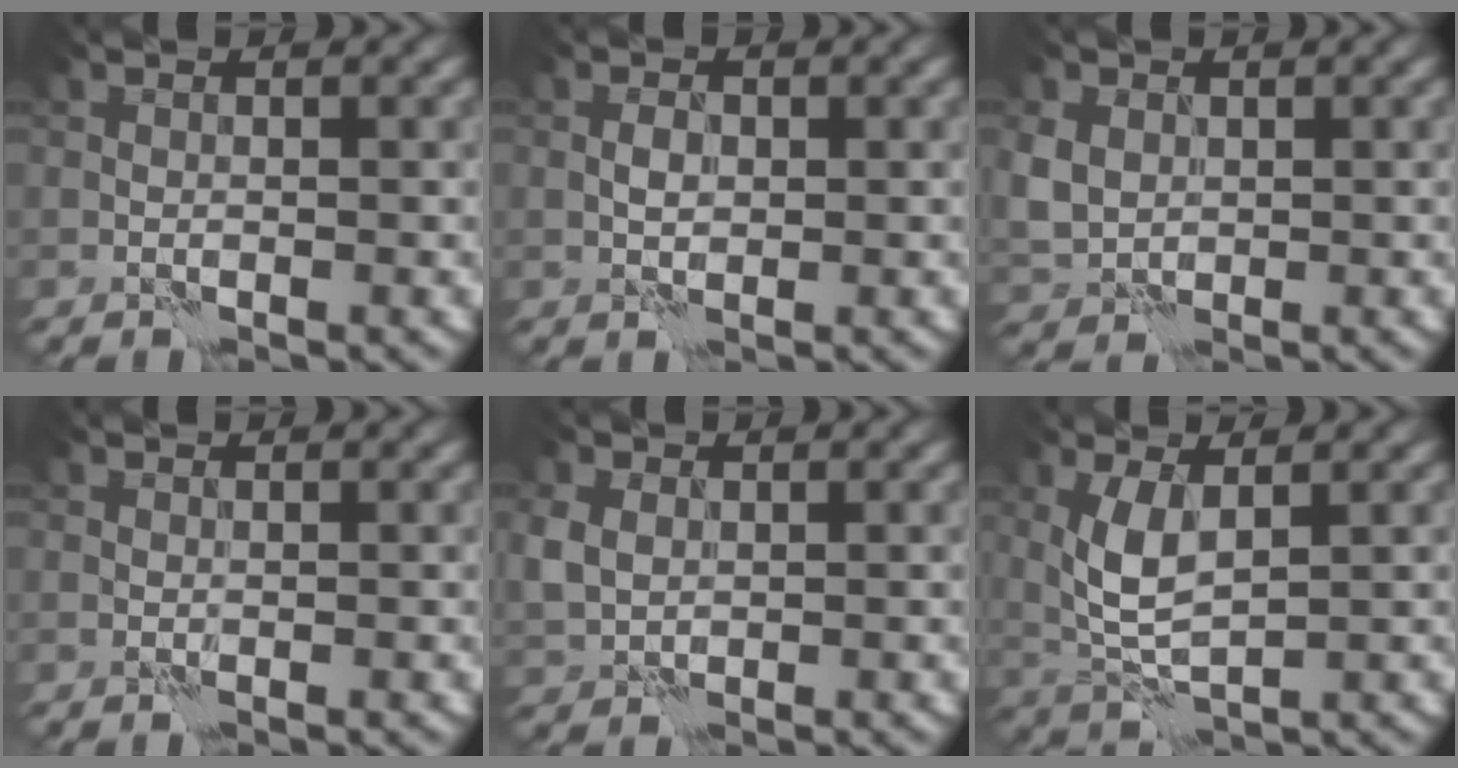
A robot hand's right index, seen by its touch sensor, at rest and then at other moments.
{"total": 1.4, "force": [-0.1, 0.8, 1.1], "torque": [-0.018, 0.004, -0.003]}
{"total": 2.9, "force": [0.5, 2.5, 1.4], "torque": [-0.039, 0.001, 0.010]}
{"total": 0.0}
{"total": 2.6, "force": [0.4, 2.2, 1.4], "torque": [-0.040, 0.003, 0.006]}
{"total": 4.1, "force": [1.0, 1.6, 3.7], "torque": [-0.083, 0.001, 0.023]}